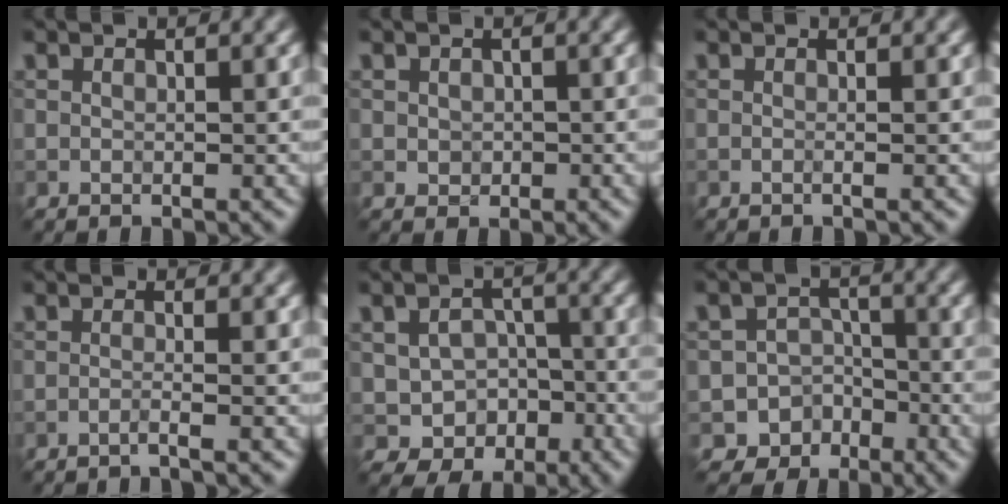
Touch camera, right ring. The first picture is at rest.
{"total": 1.2, "force": [0.1, 1.1, 0.4], "torque": [-0.007, -0.002, -0.003]}
{"total": 0.5, "force": [0.0, 0.1, 0.5], "torque": [-0.009, -0.011, -0.008]}
{"total": 1.0, "force": [-0.6, 0.1, 0.8], "torque": [-0.009, -0.001, -0.021]}
{"total": 4.7, "force": [-1.6, 3.6, 2.5], "torque": [-0.037, -0.007, -0.018]}
{"total": 6.8, "force": [-4.0, 5.4, 0.4], "torque": [0.026, -0.009, -0.076]}